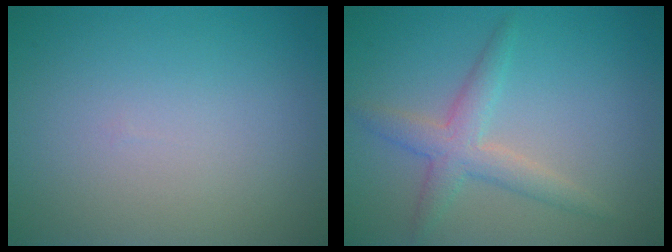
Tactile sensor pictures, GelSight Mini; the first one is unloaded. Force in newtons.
{"total": 3.1, "press": 3.1, "slide": 0.2}